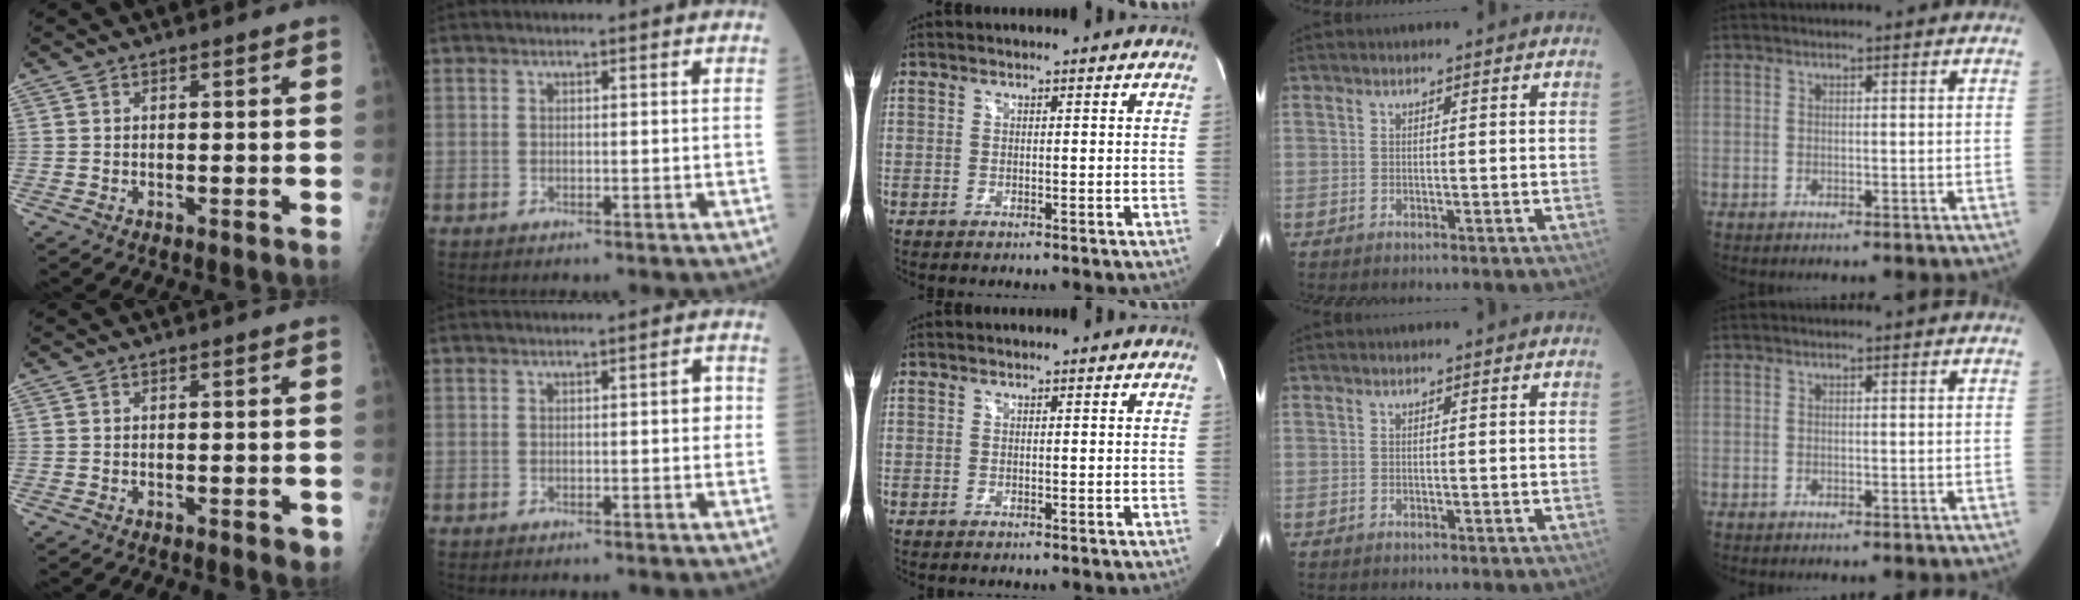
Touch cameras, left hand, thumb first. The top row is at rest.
{"thumb": {"total": 2.0, "force": [-0.7, 0.8, 1.6], "torque": [-0.012, -0.001, -0.006]}, "index": {"total": 1.9, "force": [0.0, 0.6, 1.8], "torque": [-0.016, 0.005, -0.002]}}